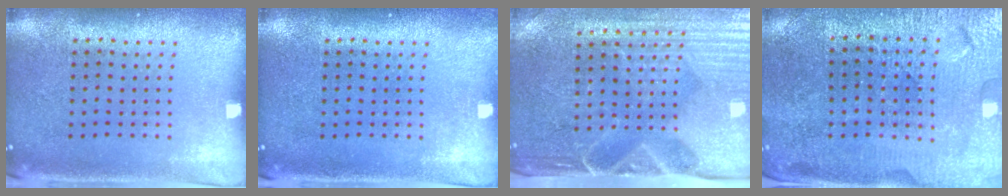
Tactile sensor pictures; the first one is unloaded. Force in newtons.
{"total": 0.5, "press": 0.5, "slide": 0.1}
{"total": 4.7, "press": 4.1, "slide": 2.3}
{"total": 3.1, "press": 3.1, "slide": 0.0}